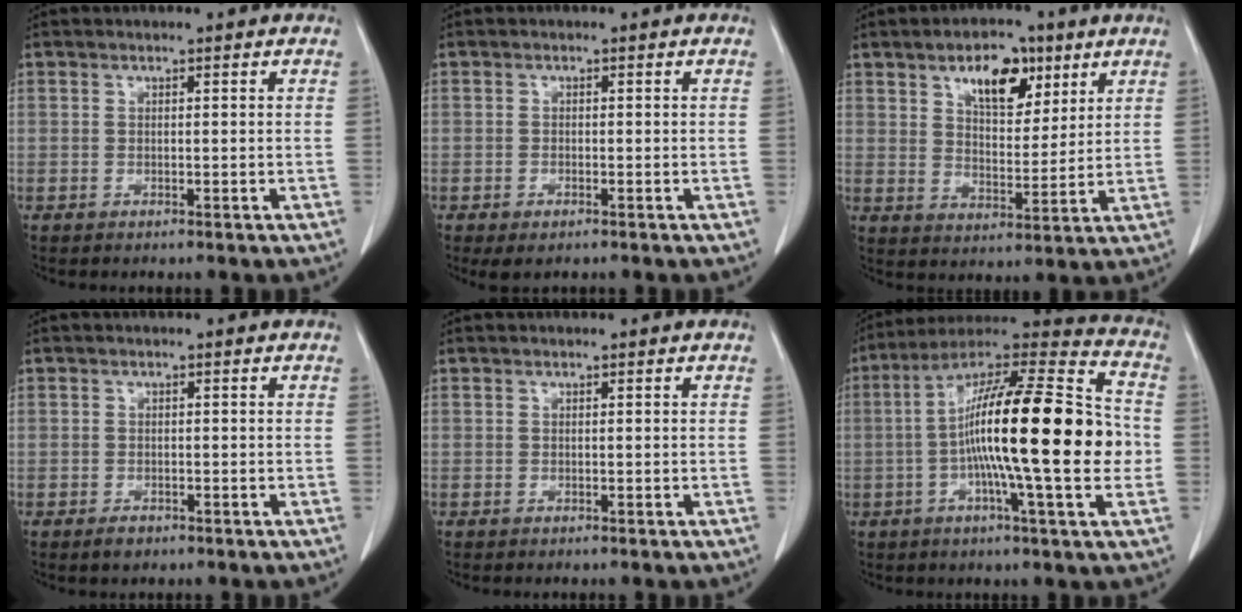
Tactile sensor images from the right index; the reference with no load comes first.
{"total": 2.1, "force": [-1.3, 0.9, 1.5], "torque": [-0.029, -0.003, -0.012]}
{"total": 9.3, "force": [5.2, 4.5, 6.3], "torque": [-0.100, 0.008, 0.089]}
{"total": 1.6, "force": [-1.0, 1.1, 0.7], "torque": [-0.011, 0.002, -0.012]}
{"total": 0.0}
{"total": 23.9, "force": [-1.7, 2.1, 23.8], "torque": [-0.370, 0.014, -0.039]}